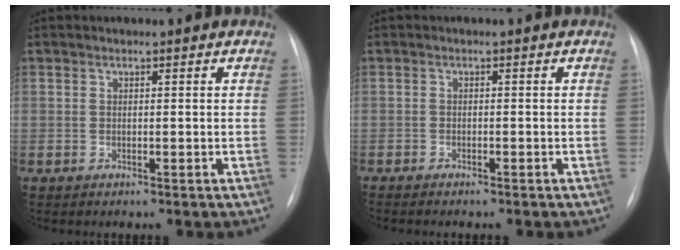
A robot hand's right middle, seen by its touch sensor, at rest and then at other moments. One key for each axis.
{"total": 3.1, "fx": -2.6, "fy": 0.5, "fz": 1.6, "tx": -0.023, "ty": -0.005, "tz": -0.027}